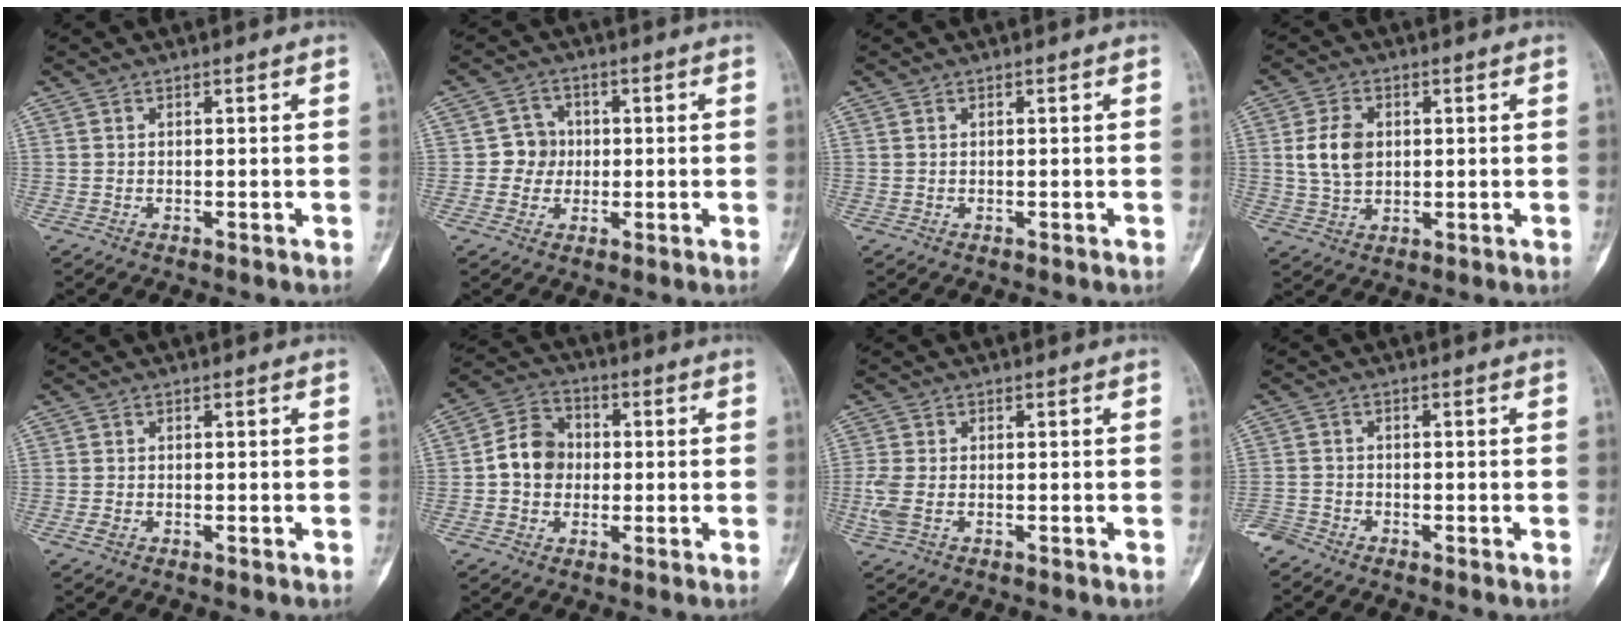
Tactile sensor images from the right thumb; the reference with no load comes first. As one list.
[{"total": 4.6, "force": [-0.1, 4.5, 1.1], "torque": [0.016, 0.012, -0.009]}, {"total": 0.0}, {"total": 7.2, "force": [1.1, 5.1, 5.0], "torque": [-0.086, -0.002, 0.024]}, {"total": 1.1, "force": [-0.5, 0.7, 0.8], "torque": [-0.017, 0.003, -0.011]}, {"total": 8.6, "force": [-0.3, 7.3, 4.5], "torque": [-0.058, 0.025, -0.018]}, {"total": 3.8, "force": [-1.0, 2.2, 3.0], "torque": [-0.091, 0.003, -0.019]}, {"total": 2.7, "force": [-2.6, 0.9, 0.0], "torque": [-0.003, -0.003, -0.059]}]